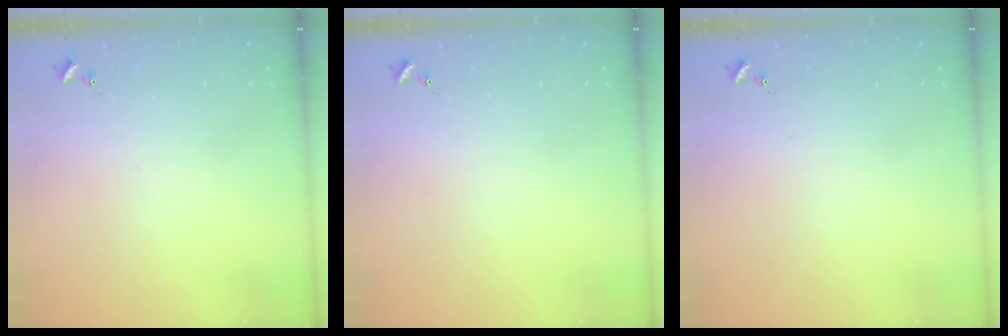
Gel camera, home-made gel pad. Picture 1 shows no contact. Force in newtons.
{"total": 0.0}
{"total": 0.0}